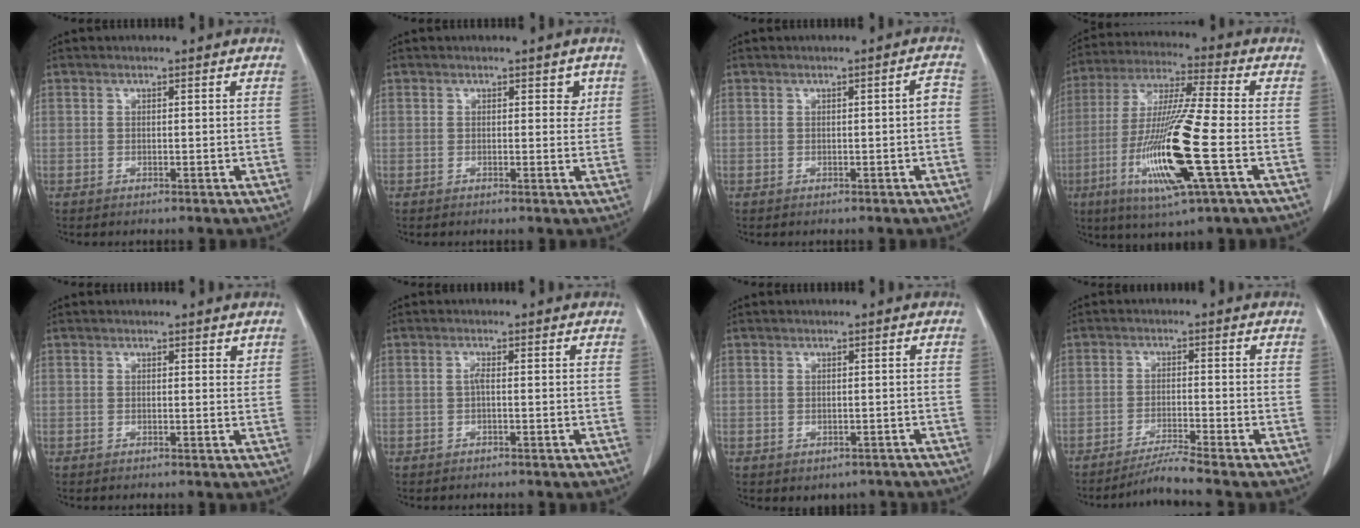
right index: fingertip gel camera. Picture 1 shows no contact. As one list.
[{"total": 2.0, "force": [0.9, 1.2, 1.3], "torque": [-0.009, -0.002, 0.009]}, {"total": 1.5, "force": [-0.3, 0.3, 1.4], "torque": [-0.015, 0.003, -0.004]}, {"total": 17.5, "force": [-5.1, 0.5, 16.8], "torque": [-0.345, -0.023, -0.097]}, {"total": 0.9, "force": [0.7, 0.4, 0.4], "torque": [-0.003, -0.003, 0.005]}, {"total": 0.9, "force": [-0.2, 0.1, 0.9], "torque": [-0.019, 0.001, -0.004]}, {"total": 2.7, "force": [-1.7, 2.0, 0.7], "torque": [-0.003, 0.005, -0.018]}, {"total": 4.3, "force": [-3.6, -1.9, 1.2], "torque": [-0.026, -0.022, -0.068]}]